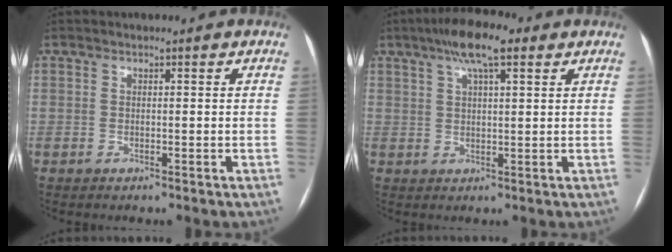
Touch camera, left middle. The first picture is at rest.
{"total": 7.9, "force": [4.6, 1.8, 6.2], "torque": [-0.112, 0.022, 0.073]}